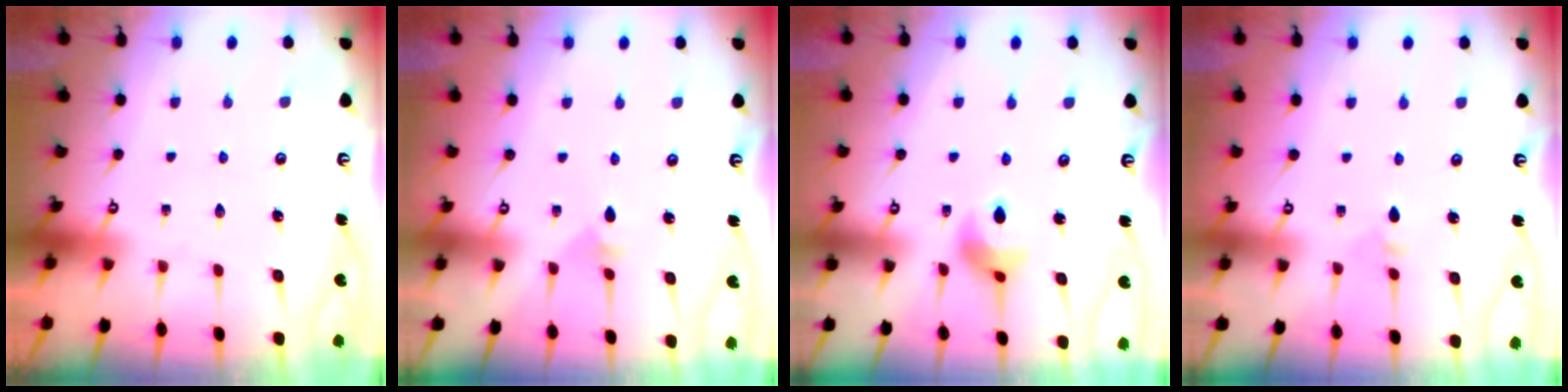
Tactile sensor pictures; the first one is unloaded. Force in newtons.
{"total": 2.6, "press": 2.6, "slide": 0.6}
{"total": 8.2, "press": 8.1, "slide": 1.0}
{"total": 3.7, "press": 3.5, "slide": 0.9}